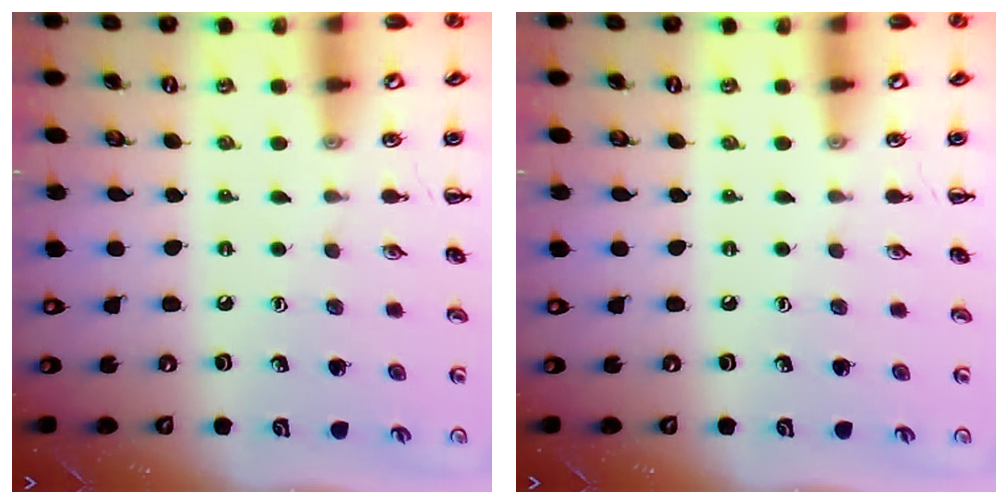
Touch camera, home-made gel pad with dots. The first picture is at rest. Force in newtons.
{"total": 0.0}